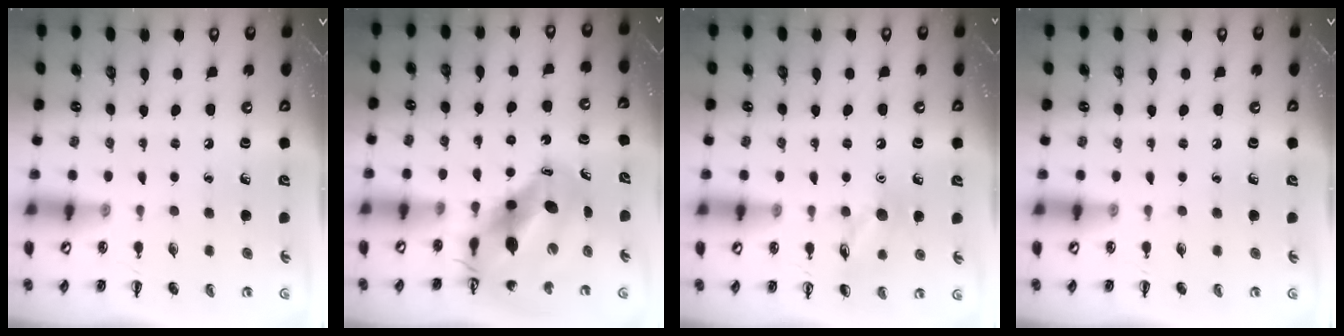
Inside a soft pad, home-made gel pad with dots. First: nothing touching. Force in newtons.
{"total": 12.1, "press": 11.5, "slide": 3.7}
{"total": 9.6, "press": 9.6, "slide": 0.6}
{"total": 0.0}